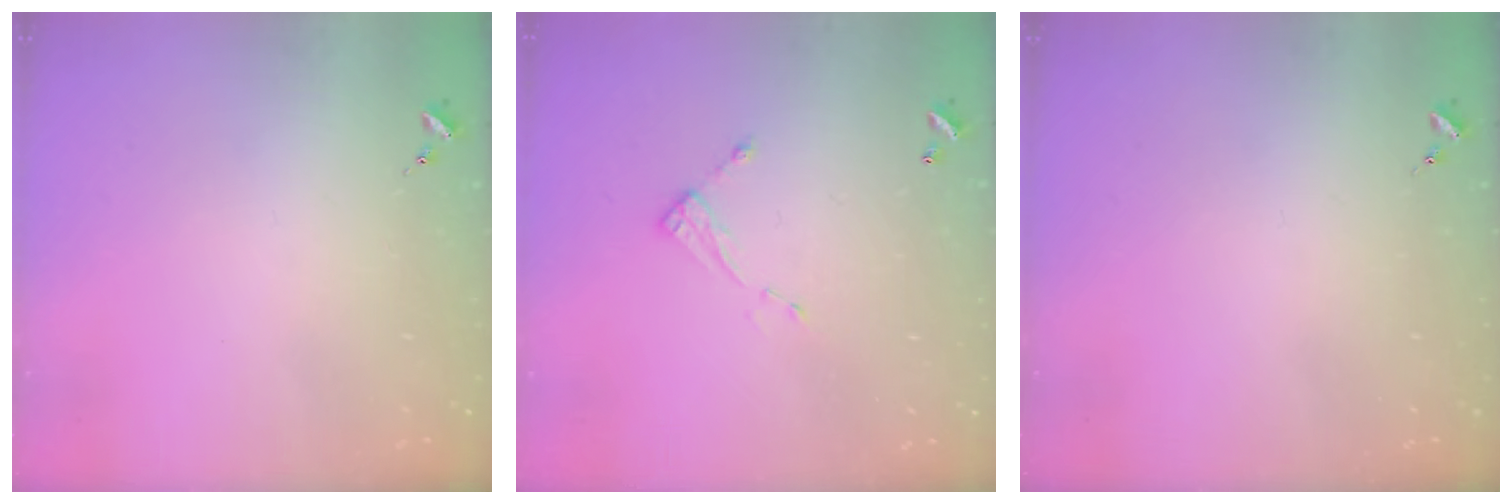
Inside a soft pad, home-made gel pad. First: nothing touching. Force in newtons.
{"total": 5.0, "press": 4.9, "slide": 0.2}
{"total": 0.0}